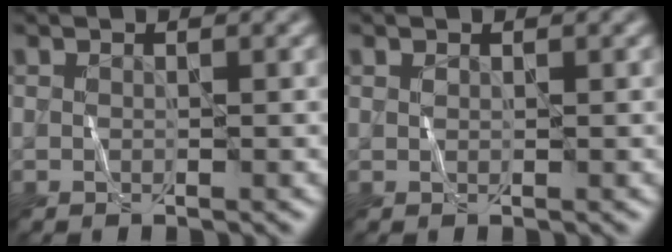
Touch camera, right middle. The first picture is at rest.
{"total": 0.0}